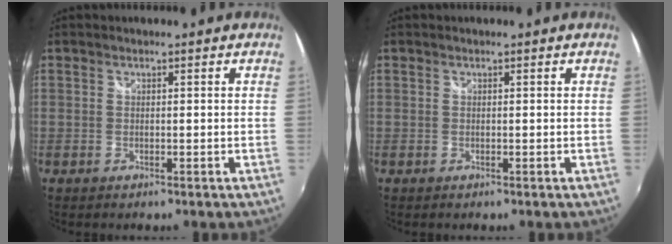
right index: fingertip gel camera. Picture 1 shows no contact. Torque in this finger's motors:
{"motor_torque": [0.00, 0.00, 0.00, 0.00]}